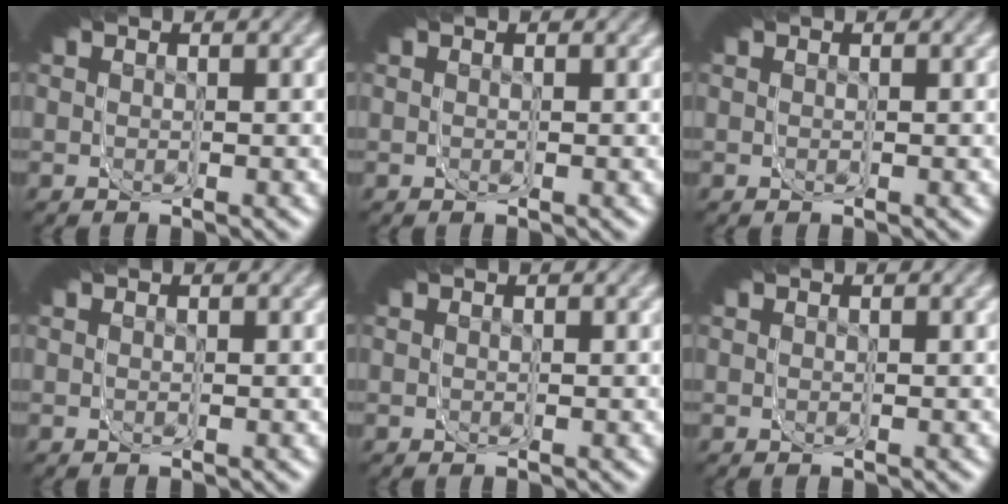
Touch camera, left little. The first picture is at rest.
{"total": 0.0}
{"total": 0.0}
{"total": 0.0}
{"total": 0.0}
{"total": 0.0}